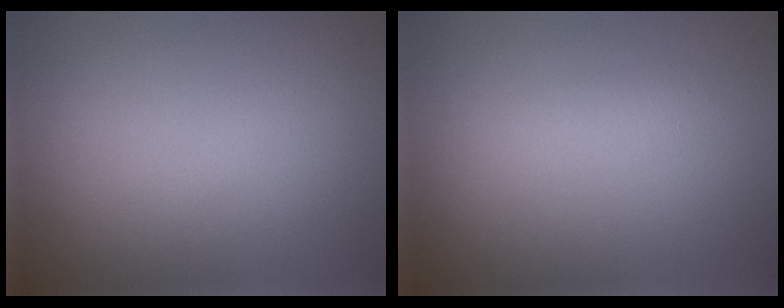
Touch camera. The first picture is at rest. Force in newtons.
{"total": 1.2, "press": 1.2, "slide": 0.1}